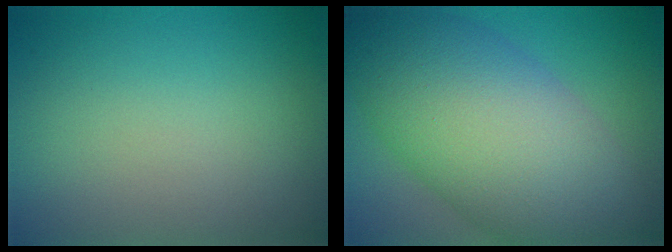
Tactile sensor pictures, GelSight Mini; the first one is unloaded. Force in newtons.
{"total": 12.7, "press": 12.7, "slide": 0.2}